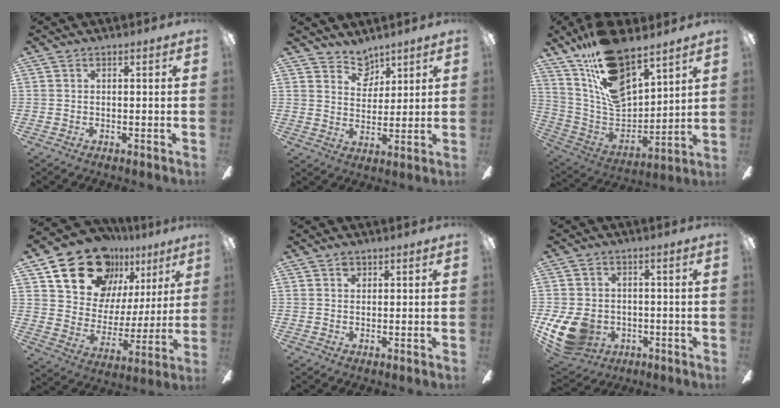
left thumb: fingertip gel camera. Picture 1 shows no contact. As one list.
[{"total": 6.2, "force": [5.2, 3.3, 0.9], "torque": [-0.012, -0.030, 0.095]}, {"total": 18.6, "force": [12.2, 8.8, 10.9], "torque": [-0.209, -0.078, 0.223]}, {"total": 21.6, "force": [14.3, 14.0, 8.1], "torque": [-0.146, -0.080, 0.274]}, {"total": 1.4, "force": [1.0, 0.9, 0.5], "torque": [-0.003, -0.002, 0.017]}, {"total": 12.4, "force": [-3.6, 9.6, 7.0], "torque": [-0.161, 0.011, -0.064]}]